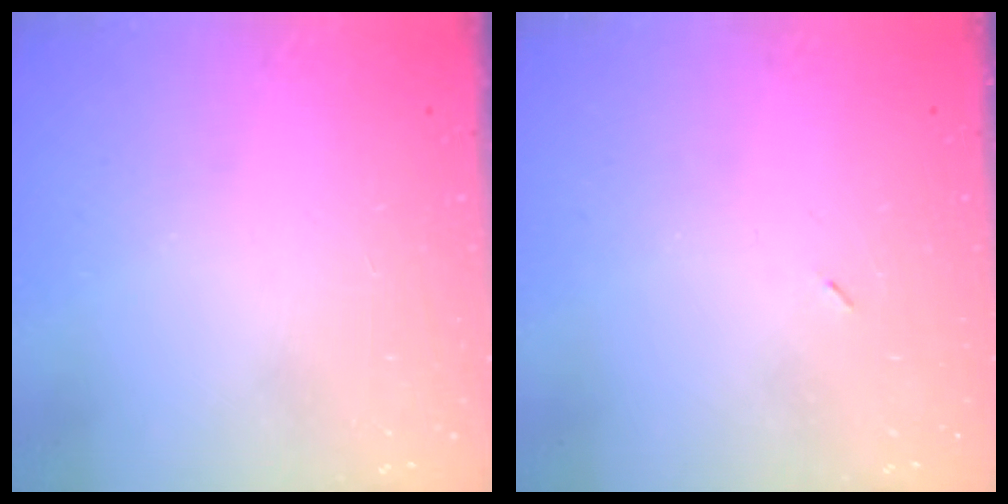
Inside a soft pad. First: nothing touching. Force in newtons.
{"total": 2.2, "press": 2.1, "slide": 0.9}